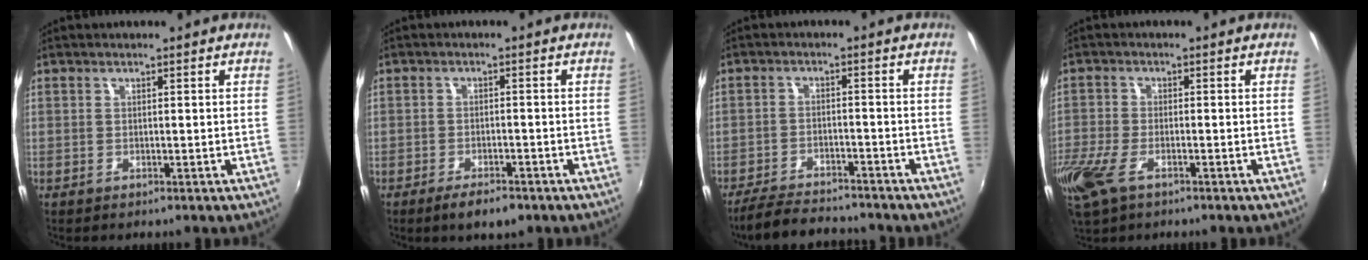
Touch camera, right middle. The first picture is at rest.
{"total": 5.1, "force": [-3.6, 1.9, 3.1], "torque": [-0.070, -0.011, -0.060]}
{"total": 10.4, "force": [-9.5, 2.2, 3.8], "torque": [-0.101, -0.014, -0.154]}
{"total": 9.8, "force": [-5.6, 4.5, 6.6], "torque": [-0.165, -0.032, -0.112]}